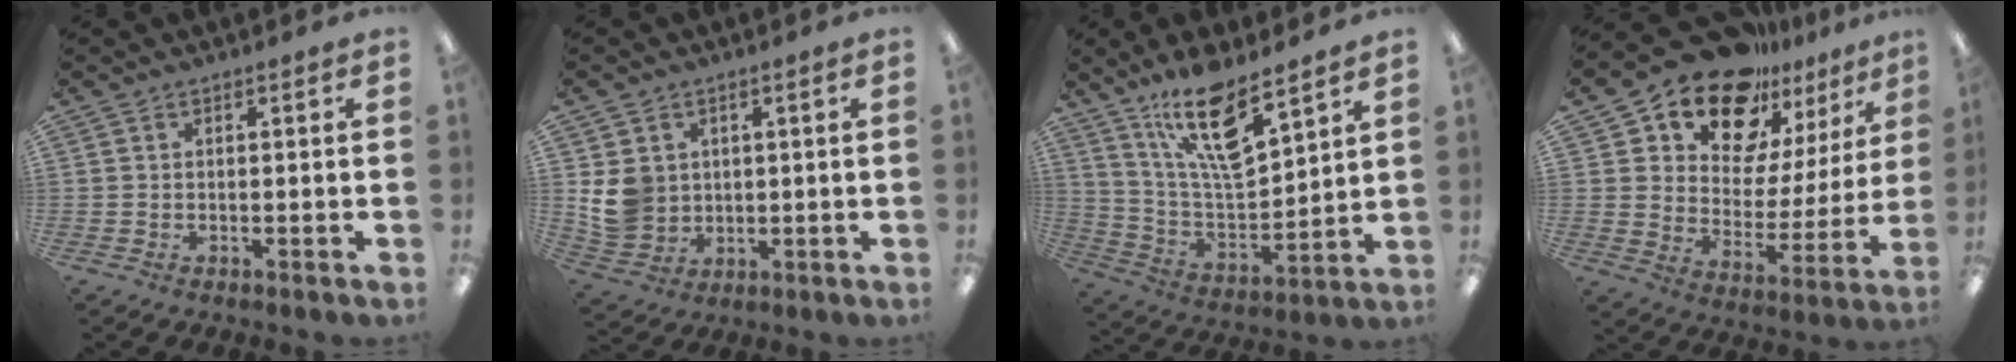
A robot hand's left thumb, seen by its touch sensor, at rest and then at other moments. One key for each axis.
{"total": 8.2, "fx": 1.7, "fy": 7.4, "fz": 3.1, "tx": -0.061, "ty": 0.005, "tz": 0.038}
{"total": 17.0, "fx": 11.7, "fy": 5.4, "fz": 11.1, "tx": -0.208, "ty": -0.069, "tz": 0.198}
{"total": 18.0, "fx": 14.5, "fy": 8.6, "fz": 6.2, "tx": -0.118, "ty": -0.111, "tz": 0.257}